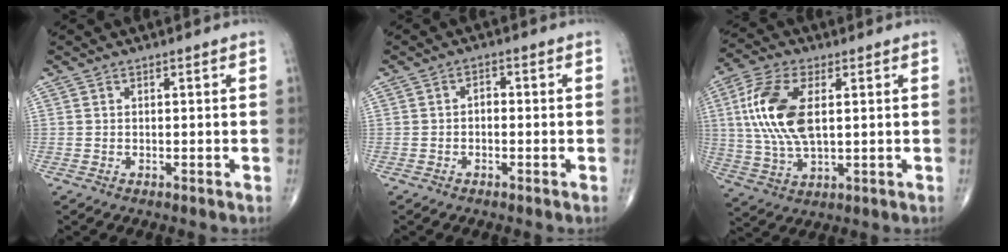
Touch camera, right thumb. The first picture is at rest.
{"total": 1.7, "force": [-0.4, 1.1, 1.2], "torque": [-0.006, 0.008, -0.013]}
{"total": 14.1, "force": [2.5, 6.9, 12.1], "torque": [-0.264, 0.000, 0.050]}